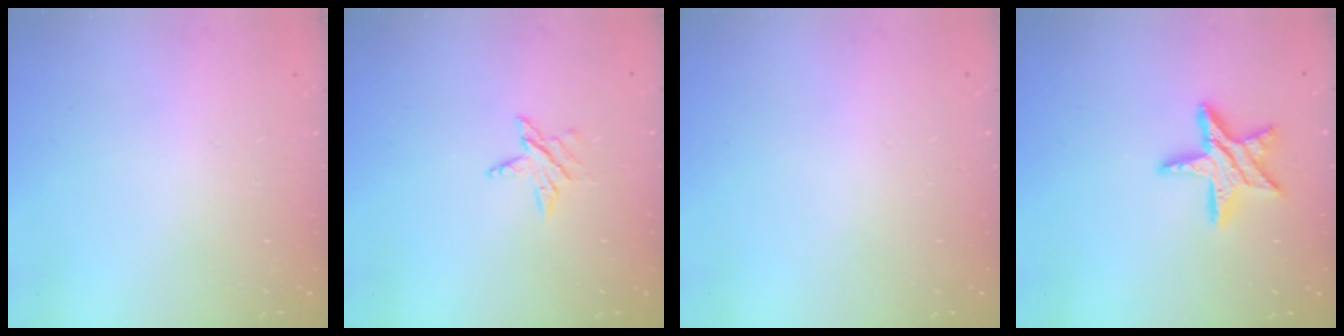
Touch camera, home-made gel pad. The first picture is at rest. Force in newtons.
{"total": 4.4, "press": 4.3, "slide": 0.5}
{"total": 0.0}
{"total": 11.5, "press": 11.5, "slide": 0.7}